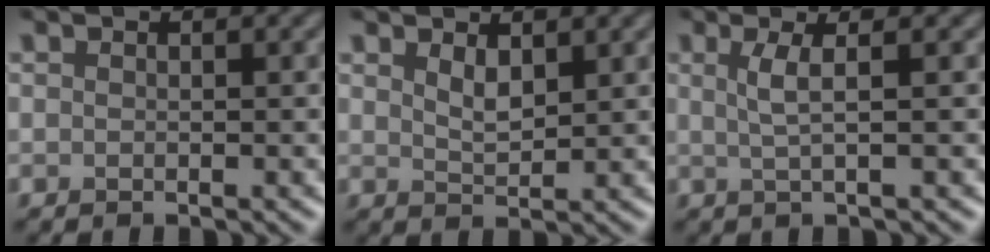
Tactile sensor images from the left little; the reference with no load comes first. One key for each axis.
{"total": 1.8, "fx": 1.2, "fy": 0.7, "fz": 1.1, "tx": -0.024, "ty": -0.003, "tz": 0.026}
{"total": 2.4, "fx": 0.5, "fy": 0.6, "fz": 2.2, "tx": -0.040, "ty": 0.000, "tz": 0.006}